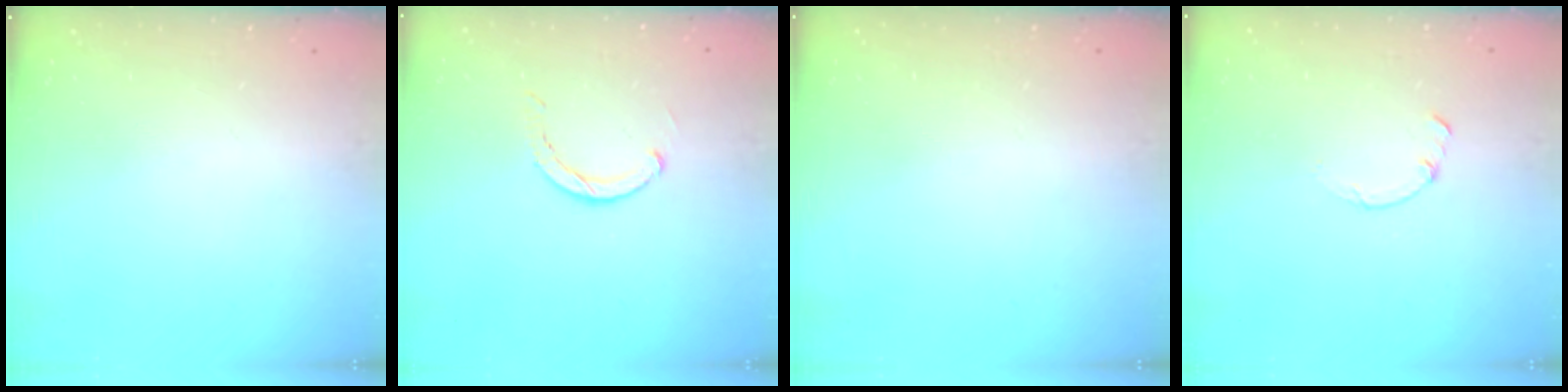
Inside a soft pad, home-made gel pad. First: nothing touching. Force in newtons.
{"total": 2.8, "press": 2.8, "slide": 0.2}
{"total": 2.6, "press": 2.6, "slide": 0.2}
{"total": 0.0}